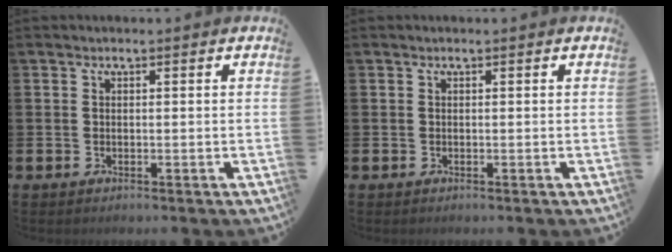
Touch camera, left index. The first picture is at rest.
{"total": 0.0}